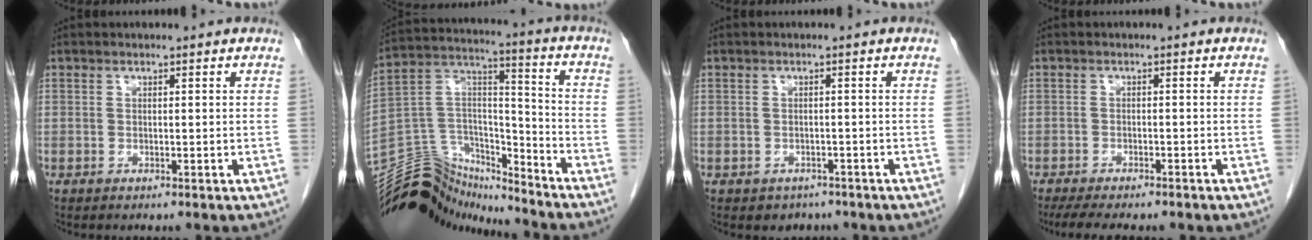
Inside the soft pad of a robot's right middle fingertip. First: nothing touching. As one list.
[{"total": 16.9, "force": [-16.2, 4.3, 2.3], "torque": [-0.047, 0.069, -0.277]}, {"total": 2.7, "force": [-1.9, 1.8, 0.3], "torque": [-0.008, 0.006, -0.024]}, {"total": 9.2, "force": [-7.6, 2.2, 4.8], "torque": [-0.062, -0.006, -0.105]}]